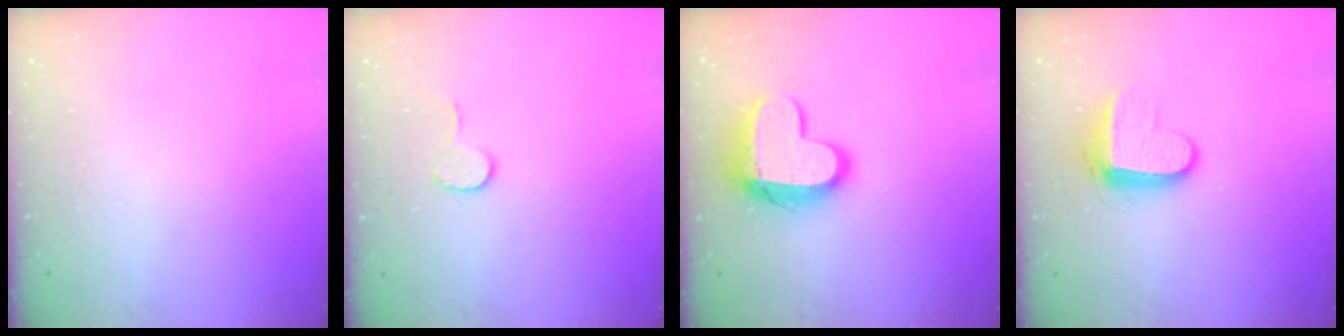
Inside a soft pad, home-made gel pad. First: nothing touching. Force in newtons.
{"total": 6.4, "press": 6.4, "slide": 0.6}
{"total": 14.2, "press": 14.1, "slide": 1.1}
{"total": 9.8, "press": 9.7, "slide": 1.1}